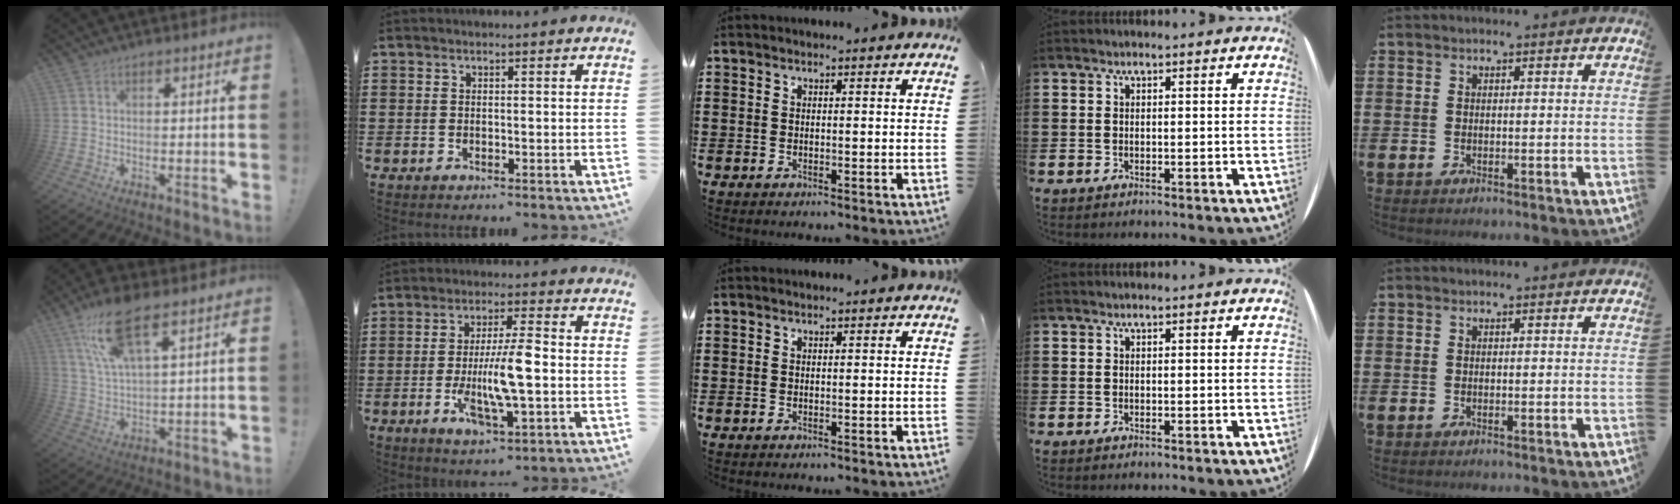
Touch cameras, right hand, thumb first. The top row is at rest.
{"thumb": {"total": 14.6, "force": [8.8, 4.5, 10.8], "torque": [-0.197, -0.028, 0.152]}, "index": {"total": 9.9, "force": [-1.8, 2.7, 9.4], "torque": [-0.177, -0.009, -0.035]}}